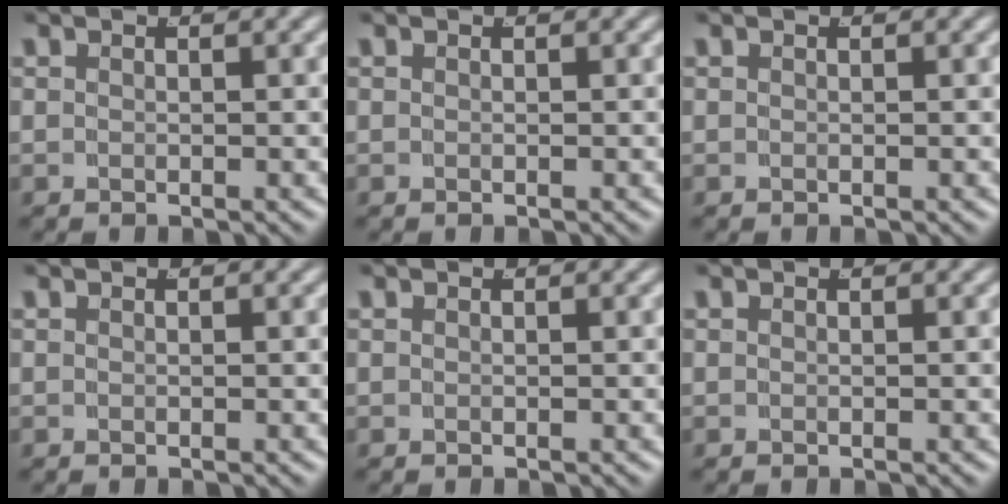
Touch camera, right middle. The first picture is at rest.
{"total": 0.0}
{"total": 0.0}
{"total": 0.0}
{"total": 0.0}
{"total": 0.0}